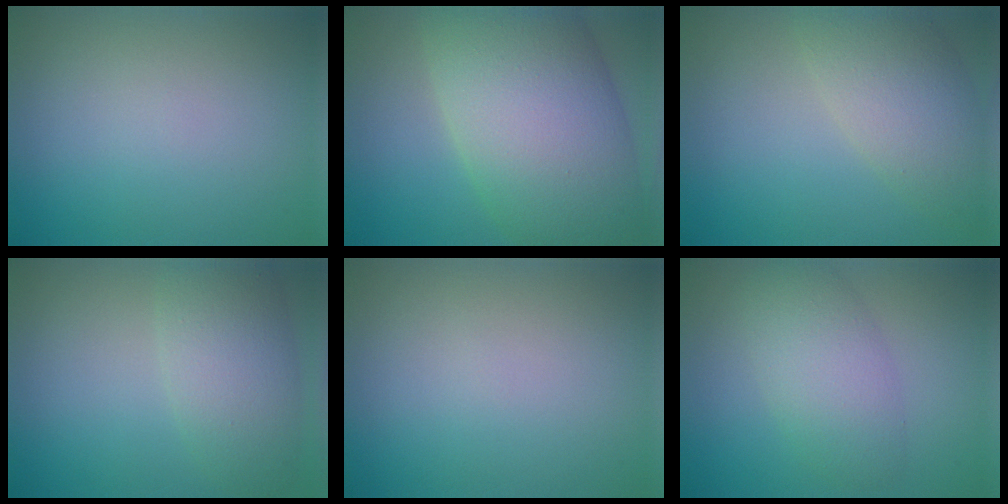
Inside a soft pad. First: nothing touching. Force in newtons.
{"total": 14.4, "press": 14.4, "slide": 0.6}
{"total": 5.4, "press": 5.4, "slide": 0.4}
{"total": 5.2, "press": 5.2, "slide": 0.3}
{"total": 0.0}
{"total": 4.5, "press": 4.5, "slide": 0.1}